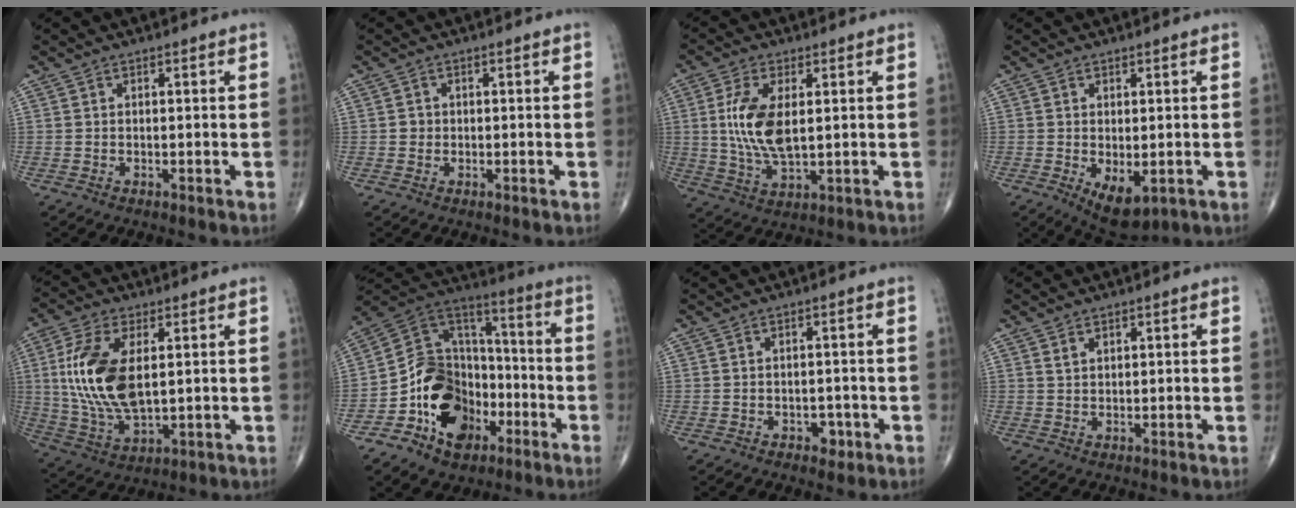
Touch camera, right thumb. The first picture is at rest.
{"total": 0.8, "force": [0.0, 0.8, 0.1], "torque": [0.003, 0.002, 0.000]}
{"total": 10.7, "force": [1.5, 5.0, 9.4], "torque": [-0.195, -0.012, 0.034]}
{"total": 6.6, "force": [-1.7, 3.4, 5.4], "torque": [-0.078, -0.012, -0.012]}
{"total": 15.7, "force": [2.4, 7.9, 13.3], "torque": [-0.278, -0.012, 0.054]}
{"total": 18.8, "force": [-7.4, 13.6, 10.5], "torque": [-0.132, 0.080, -0.127]}
{"total": 2.3, "force": [-1.0, 1.7, 1.2], "torque": [-0.006, 0.004, -0.011]}
{"total": 1.7, "force": [1.1, 1.0, 0.8], "torque": [-0.011, -0.004, 0.021]}